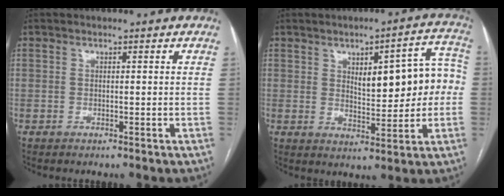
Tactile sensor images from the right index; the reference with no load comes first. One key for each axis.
{"total": 11.6, "fx": 1.3, "fy": 4.1, "fz": 10.8, "tx": -0.133, "ty": 0.033, "tz": 0.025}